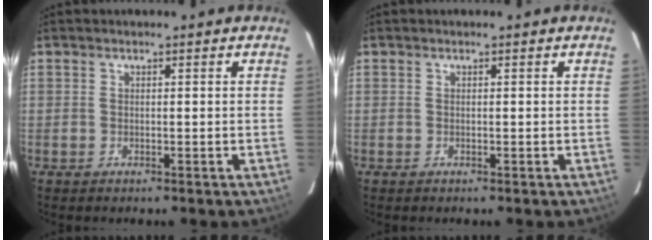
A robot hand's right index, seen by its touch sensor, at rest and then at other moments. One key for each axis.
{"total": 0.0}